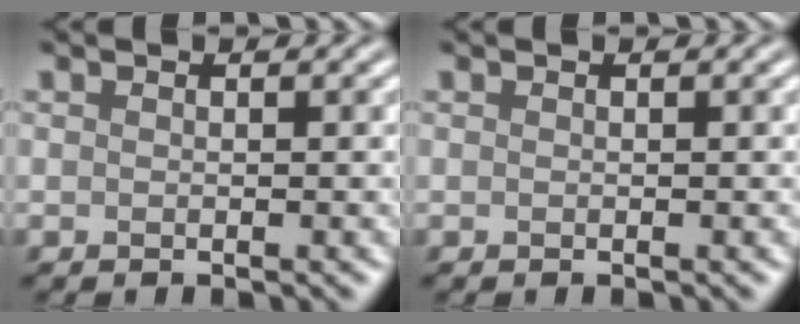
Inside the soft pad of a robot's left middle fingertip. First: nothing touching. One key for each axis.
{"total": 0.0}